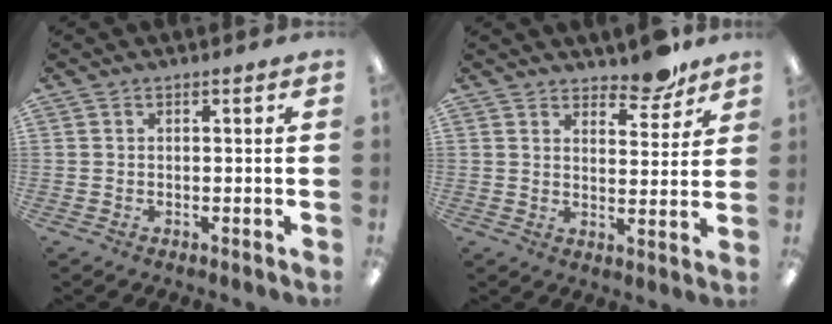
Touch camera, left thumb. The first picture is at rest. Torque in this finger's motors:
{"motor_torque": [-0.07, -0.05, 0.11, -0.18, 0.04]}